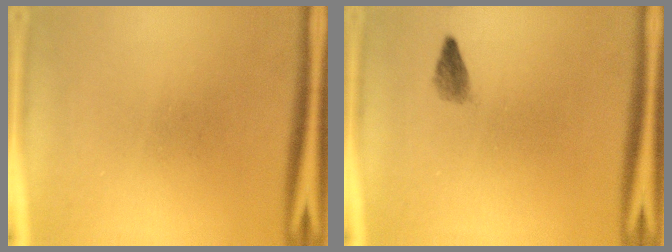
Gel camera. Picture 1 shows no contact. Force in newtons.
{"total": 1.4}